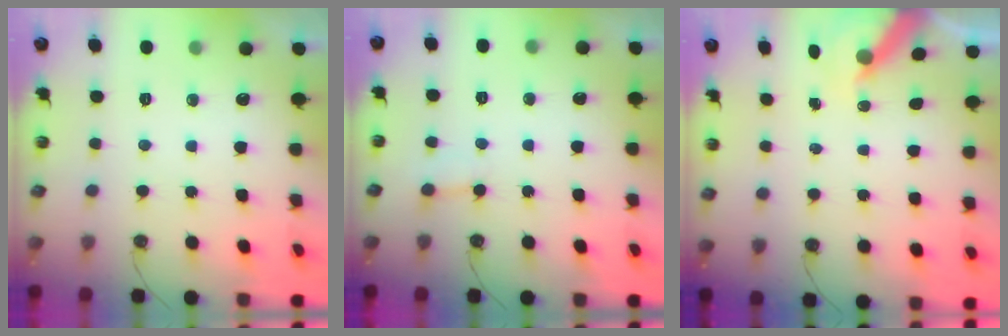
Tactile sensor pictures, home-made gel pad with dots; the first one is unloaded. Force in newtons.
{"total": 3.7, "press": 3.7, "slide": 0.3}
{"total": 6.0, "press": 6.0, "slide": 0.7}